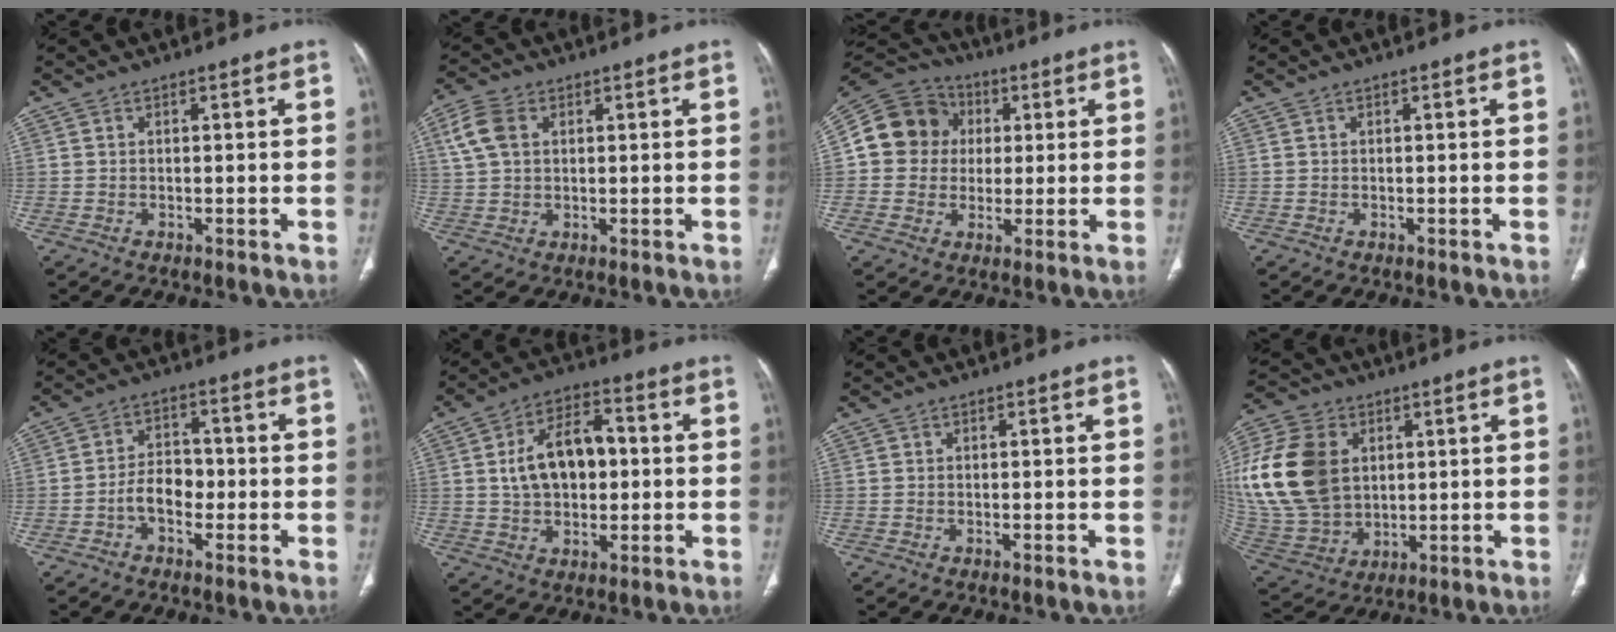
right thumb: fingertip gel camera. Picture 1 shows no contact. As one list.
[{"total": 6.4, "force": [1.9, 4.4, 4.2], "torque": [-0.092, 0.010, 0.039]}, {"total": 13.2, "force": [1.8, 12.2, 4.8], "torque": [-0.068, 0.021, 0.023]}, {"total": 0.0}, {"total": 5.7, "force": [-1.9, 3.7, 3.8], "torque": [-0.049, 0.027, -0.042]}, {"total": 12.7, "force": [1.1, 8.0, 9.8], "torque": [-0.144, 0.022, 0.016]}, {"total": 0.0}, {"total": 23.7, "force": [4.6, 17.4, 15.4], "torque": [-0.330, -0.003, 0.103]}]